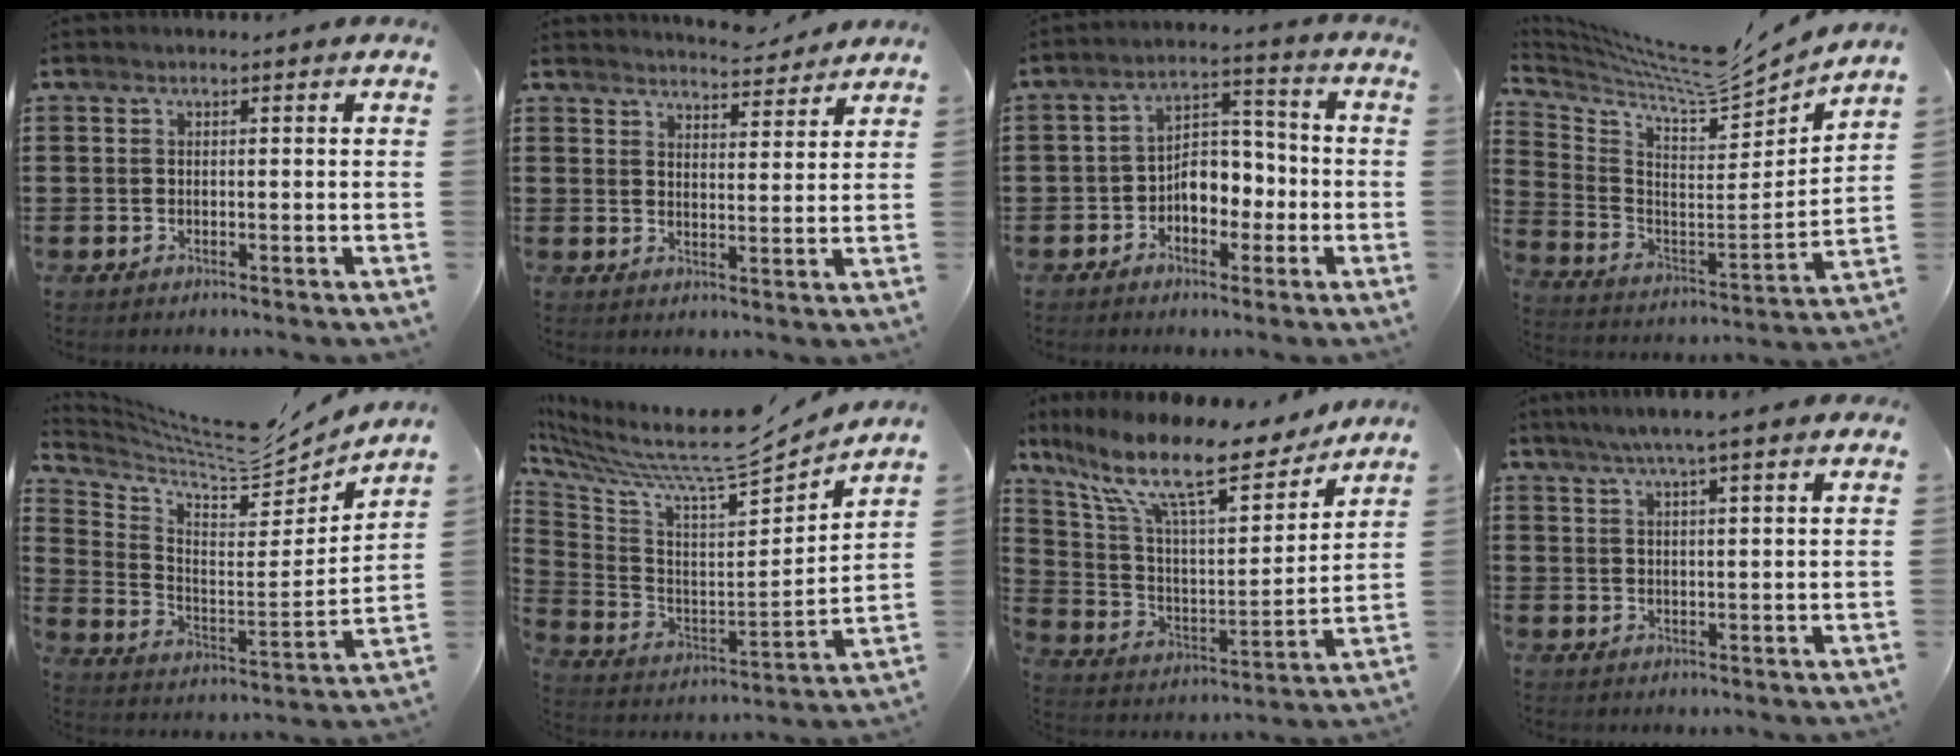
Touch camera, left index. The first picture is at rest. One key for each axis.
{"total": 4.1, "fx": 4.1, "fy": 0.1, "fz": 0.1, "tx": -0.007, "ty": -0.024, "tz": 0.072}
{"total": 5.7, "fx": -1.9, "fy": 4.0, "fz": 3.6, "tx": -0.055, "ty": 0.008, "tz": -0.042}
{"total": 7.8, "fx": 7.3, "fy": 0.4, "fz": 2.7, "tx": -0.085, "ty": -0.067, "tz": 0.119}
{"total": 6.7, "fx": 6.3, "fy": 1.2, "fz": 2.1, "tx": -0.077, "ty": -0.056, "tz": 0.104}
{"total": 10.0, "fx": 8.3, "fy": 1.8, "fz": 5.4, "tx": -0.129, "ty": -0.064, "tz": 0.133}
{"total": 15.7, "fx": 11.8, "fy": 3.5, "fz": 9.7, "tx": -0.221, "ty": -0.074, "tz": 0.196}
{"total": 4.6, "fx": 3.5, "fy": -0.2, "fz": 3.0, "tx": -0.065, "ty": -0.005, "tz": 0.060}